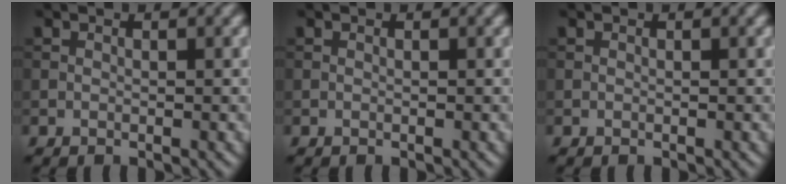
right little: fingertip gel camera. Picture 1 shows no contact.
{"total": 0.0}
{"total": 0.0}